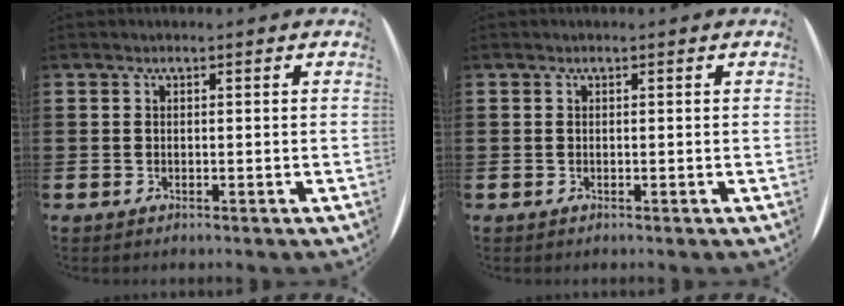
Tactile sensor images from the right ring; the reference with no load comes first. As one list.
[{"total": 0.0}]